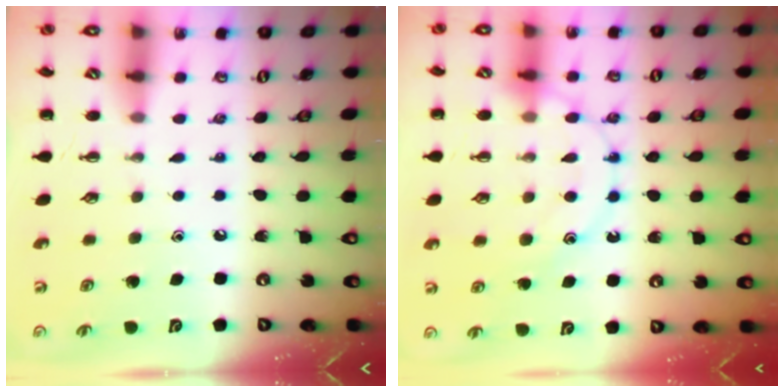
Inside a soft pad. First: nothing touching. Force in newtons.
{"total": 12.5, "press": 12.5, "slide": 0.9}